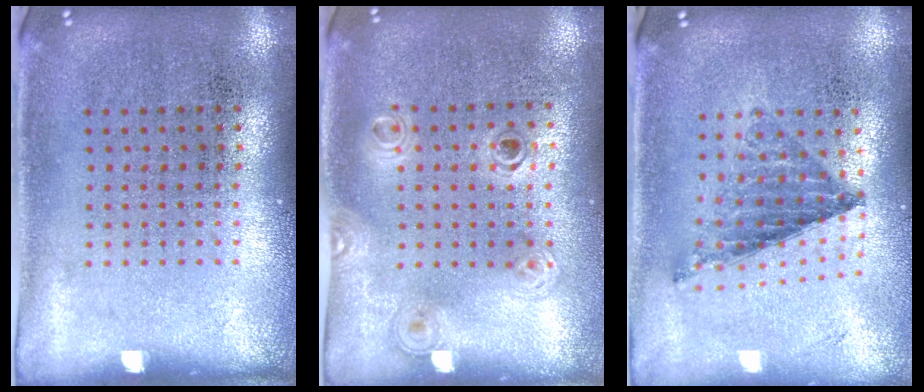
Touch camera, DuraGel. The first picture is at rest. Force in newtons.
{"total": 1.2, "press": 1.1, "slide": 0.5}
{"total": 0.8, "press": 0.8, "slide": 0.0}